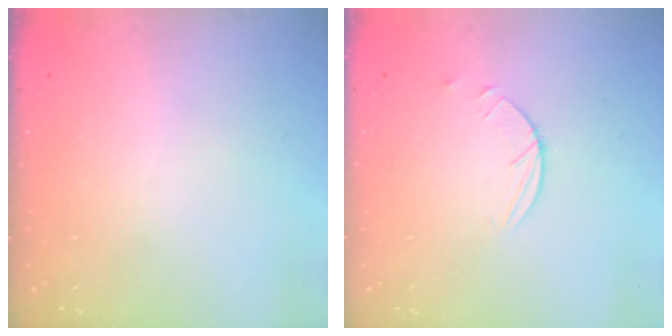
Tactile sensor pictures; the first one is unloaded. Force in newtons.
{"total": 2.9, "press": 2.8, "slide": 0.3}